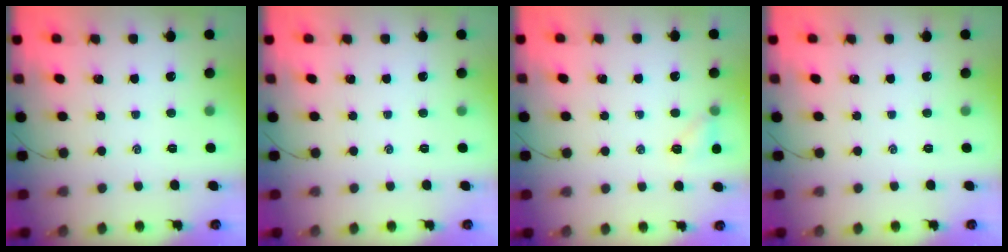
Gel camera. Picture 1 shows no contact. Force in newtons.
{"total": 0.0}
{"total": 5.2, "press": 4.9, "slide": 1.5}
{"total": 0.0}